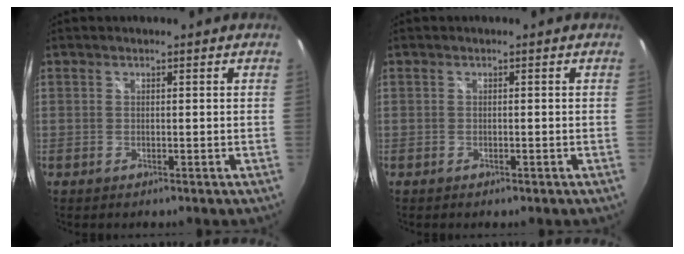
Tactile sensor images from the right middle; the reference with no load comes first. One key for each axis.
{"total": 0.8, "fx": -0.6, "fy": 0.4, "fz": 0.3, "tx": -0.007, "ty": -0.003, "tz": -0.011}